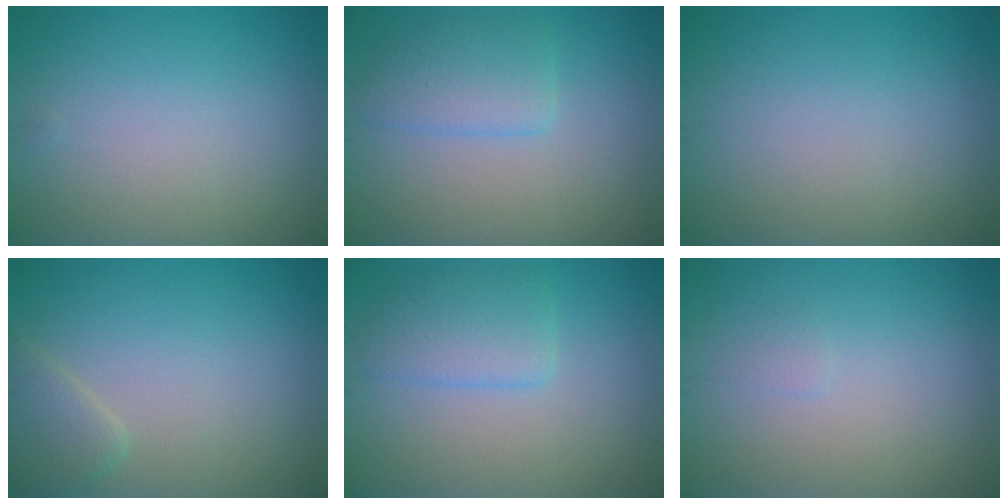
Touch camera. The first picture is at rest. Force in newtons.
{"total": 2.9, "press": 2.8, "slide": 0.3}
{"total": 0.0}
{"total": 2.3, "press": 2.3, "slide": 0.2}
{"total": 2.9, "press": 2.8, "slide": 0.3}
{"total": 0.5, "press": 0.5, "slide": 0.0}